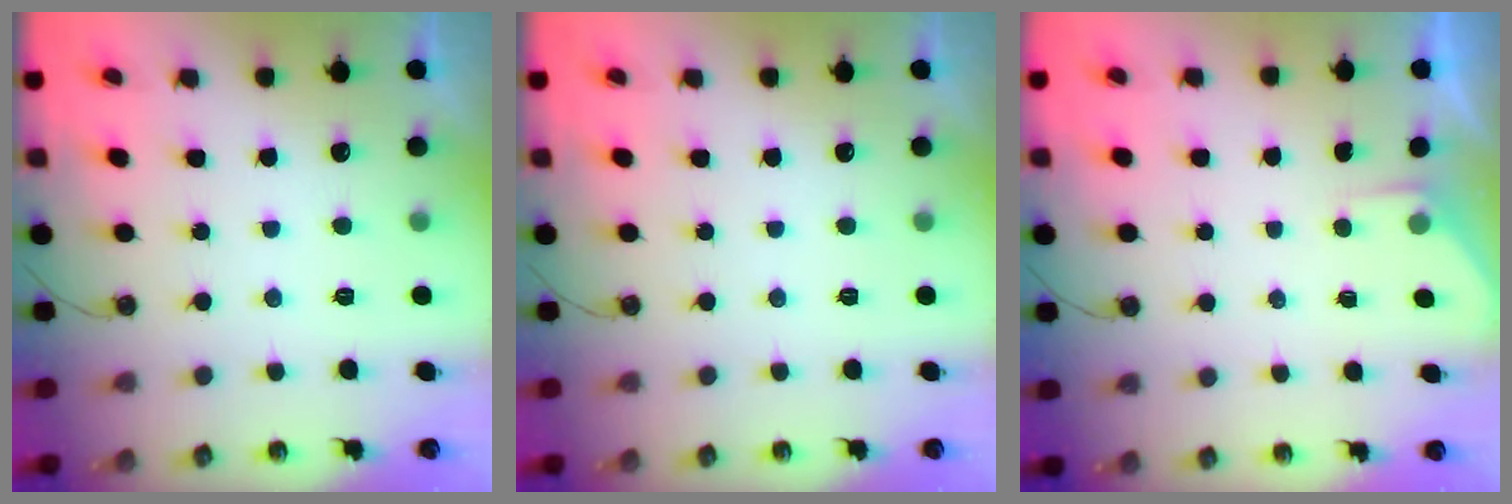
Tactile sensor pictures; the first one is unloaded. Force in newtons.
{"total": 0.0}
{"total": 1.4, "press": 1.3, "slide": 0.2}